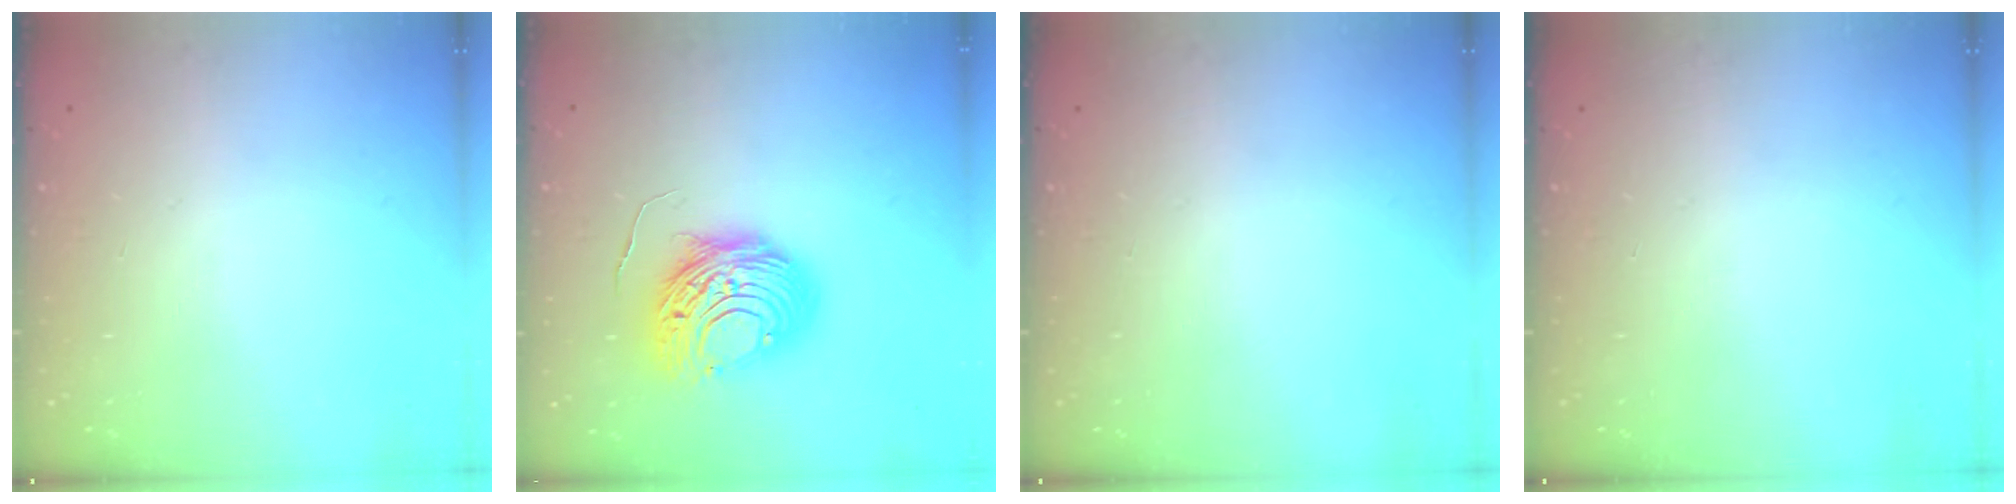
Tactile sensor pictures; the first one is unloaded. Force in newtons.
{"total": 12.3, "press": 12.2, "slide": 0.9}
{"total": 0.0}
{"total": 0.0}